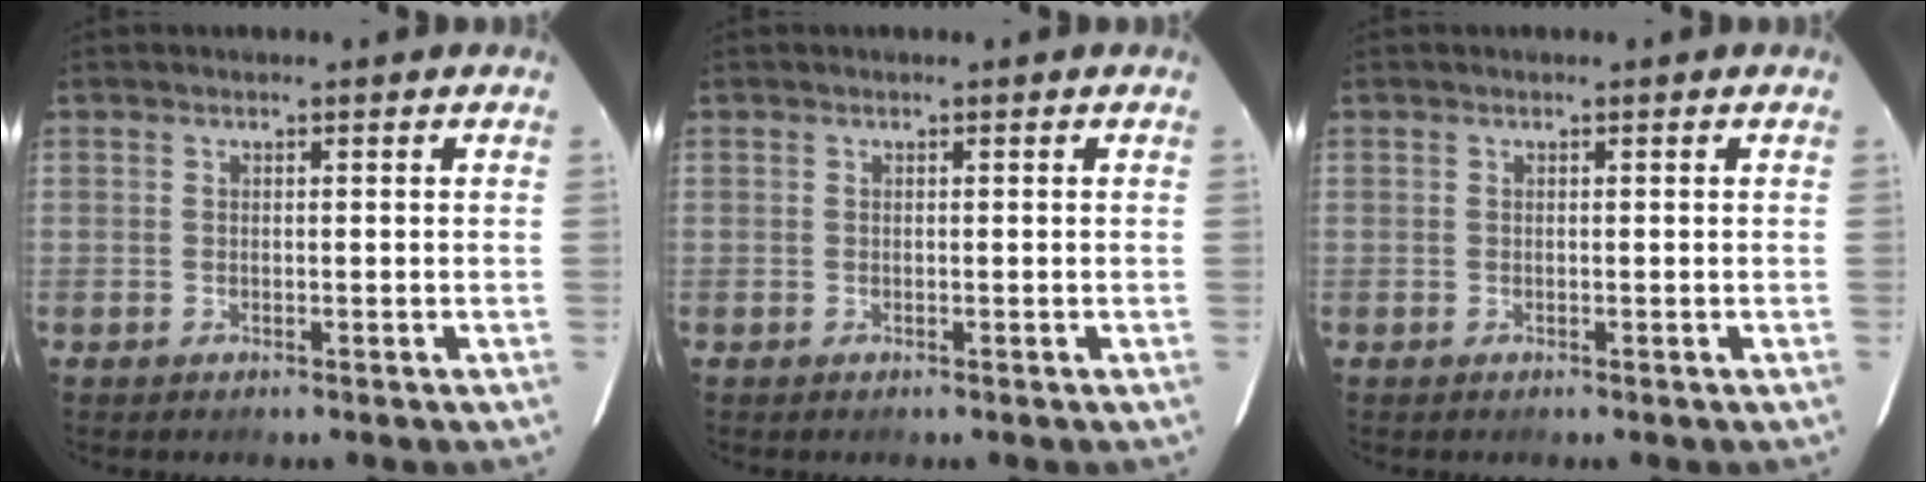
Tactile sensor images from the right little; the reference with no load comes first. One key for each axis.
{"total": 0.0}
{"total": 0.0}